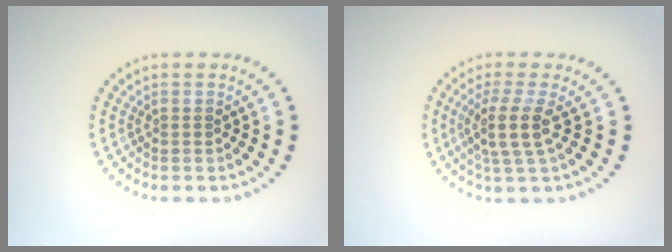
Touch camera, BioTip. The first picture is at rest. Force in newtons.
{"total": 2.9, "press": 2.1, "slide": 2.0}